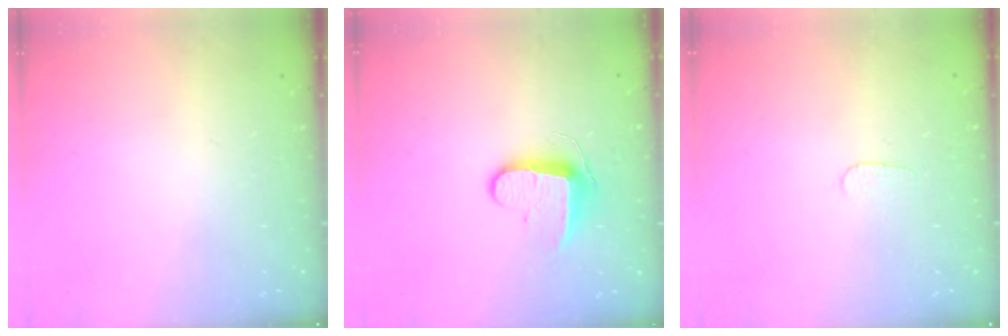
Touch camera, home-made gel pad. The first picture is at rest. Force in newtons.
{"total": 9.1, "press": 9.1, "slide": 0.3}
{"total": 2.8, "press": 2.8, "slide": 0.3}